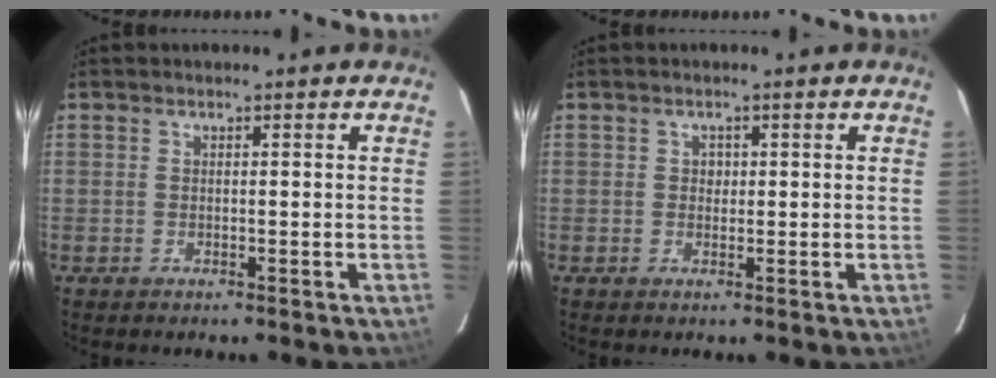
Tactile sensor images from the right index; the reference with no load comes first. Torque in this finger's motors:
{"motor_torque": [0.23, -0.05, 0.06, 0.02]}